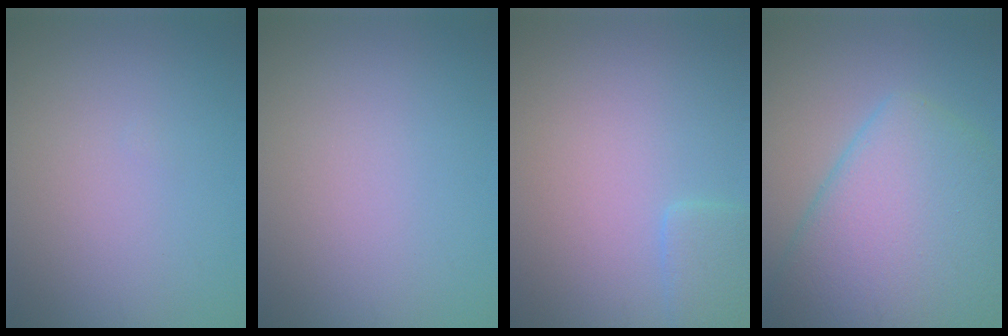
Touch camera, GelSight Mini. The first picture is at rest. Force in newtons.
{"total": 0.0}
{"total": 2.3, "press": 2.3, "slide": 0.2}
{"total": 10.5, "press": 10.5, "slide": 0.4}